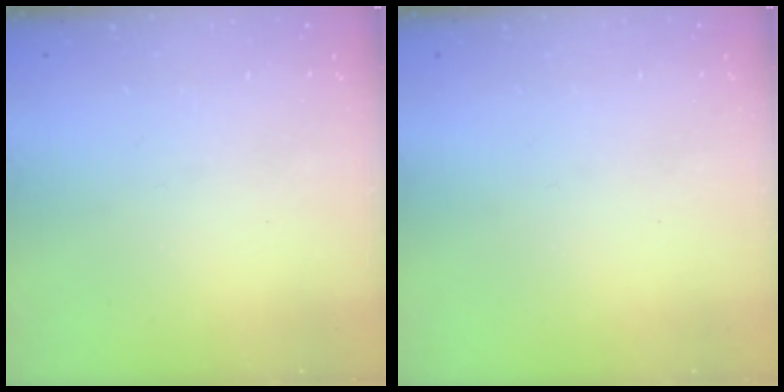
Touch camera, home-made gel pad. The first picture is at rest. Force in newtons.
{"total": 0.0}